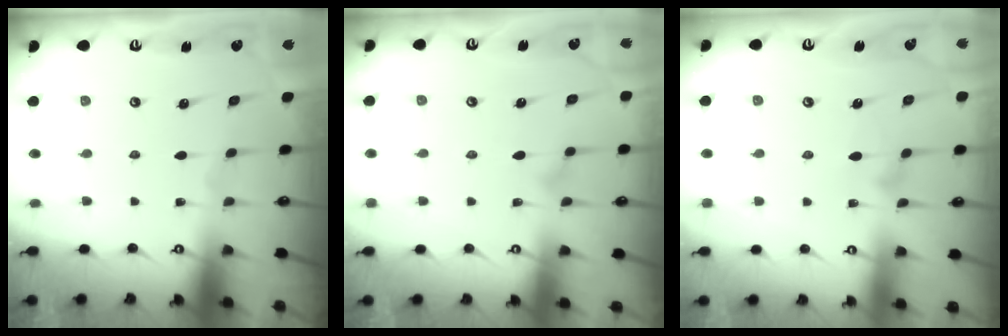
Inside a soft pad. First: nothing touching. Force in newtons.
{"total": 6.1, "press": 6.1, "slide": 0.3}
{"total": 6.6, "press": 6.6, "slide": 0.3}